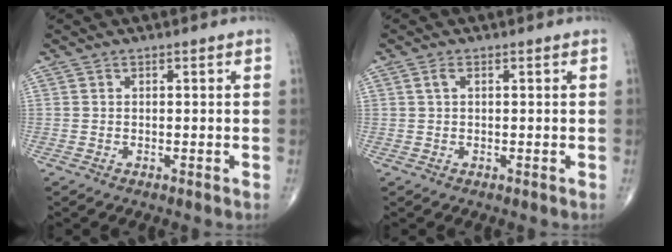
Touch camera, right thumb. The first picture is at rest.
{"total": 1.2, "force": [0.4, 0.5, 1.0], "torque": [-0.025, 0.008, 0.009]}